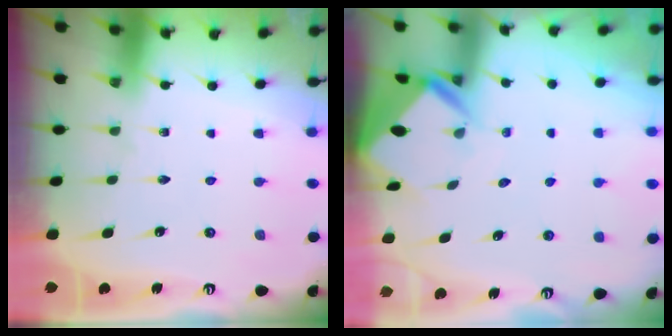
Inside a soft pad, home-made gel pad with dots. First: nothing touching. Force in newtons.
{"total": 5.0, "press": 5.0, "slide": 0.3}